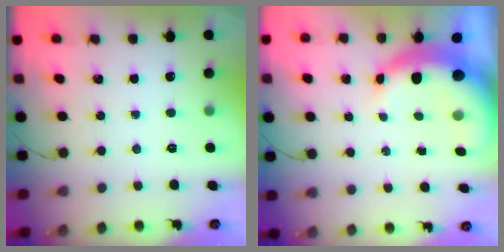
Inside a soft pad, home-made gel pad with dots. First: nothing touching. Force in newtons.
{"total": 10.0, "press": 9.9, "slide": 1.8}